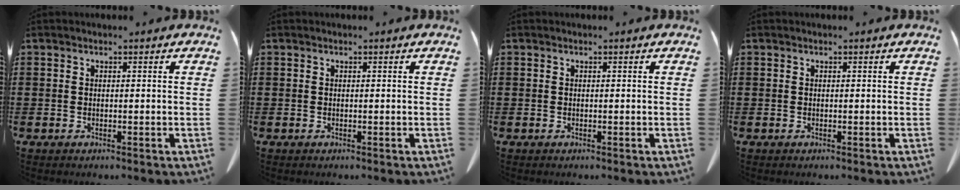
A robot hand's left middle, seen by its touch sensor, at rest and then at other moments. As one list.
[{"total": 0.0}, {"total": 0.0}, {"total": 0.0}]